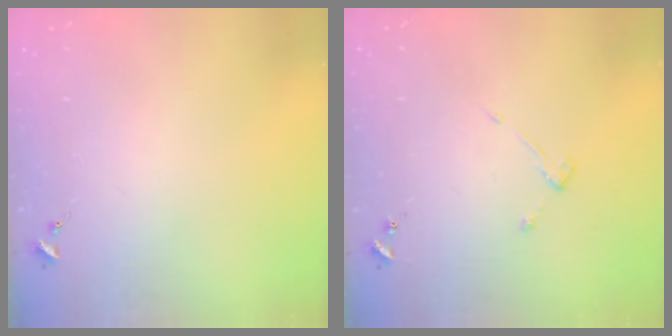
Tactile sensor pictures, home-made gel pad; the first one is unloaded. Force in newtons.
{"total": 2.9, "press": 2.9, "slide": 0.5}